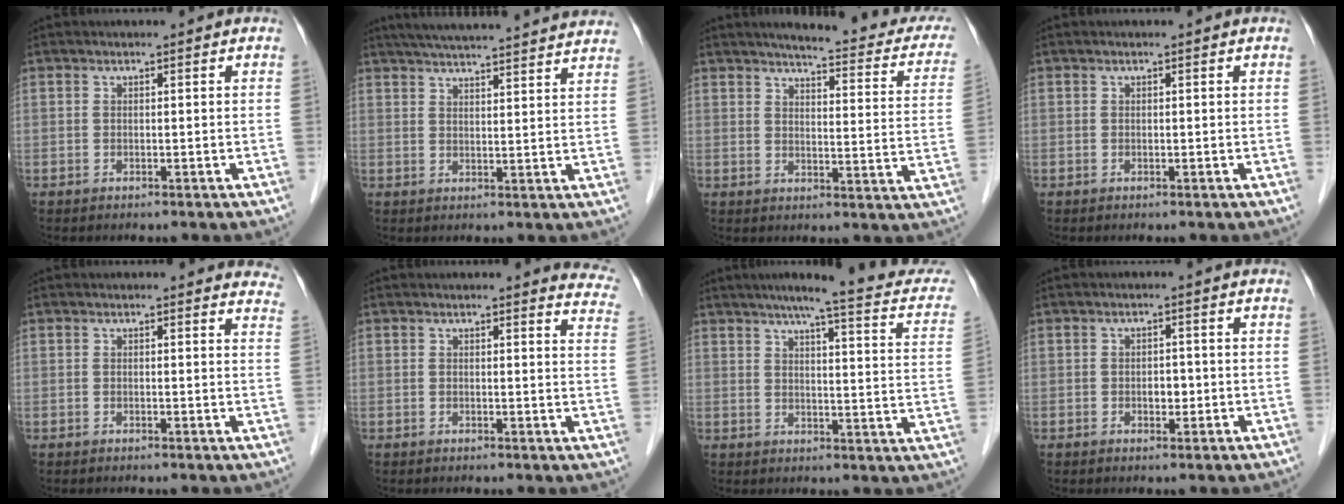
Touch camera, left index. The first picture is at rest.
{"total": 22.4, "force": [20.6, 1.3, 8.7], "torque": [-0.136, 0.012, 0.264]}
{"total": 18.6, "force": [16.0, 3.2, 8.9], "torque": [-0.091, -0.025, 0.169]}
{"total": 0.0}
{"total": 6.9, "force": [6.5, 1.5, 1.7], "torque": [0.010, -0.016, 0.037]}
{"total": 8.4, "force": [8.1, 1.2, 2.0], "torque": [0.011, -0.038, 0.049]}
{"total": 17.6, "force": [14.4, 1.7, 9.9], "torque": [-0.124, -0.011, 0.159]}
{"total": 1.9, "force": [-0.4, 1.2, 1.5], "torque": [-0.022, 0.003, -0.003]}